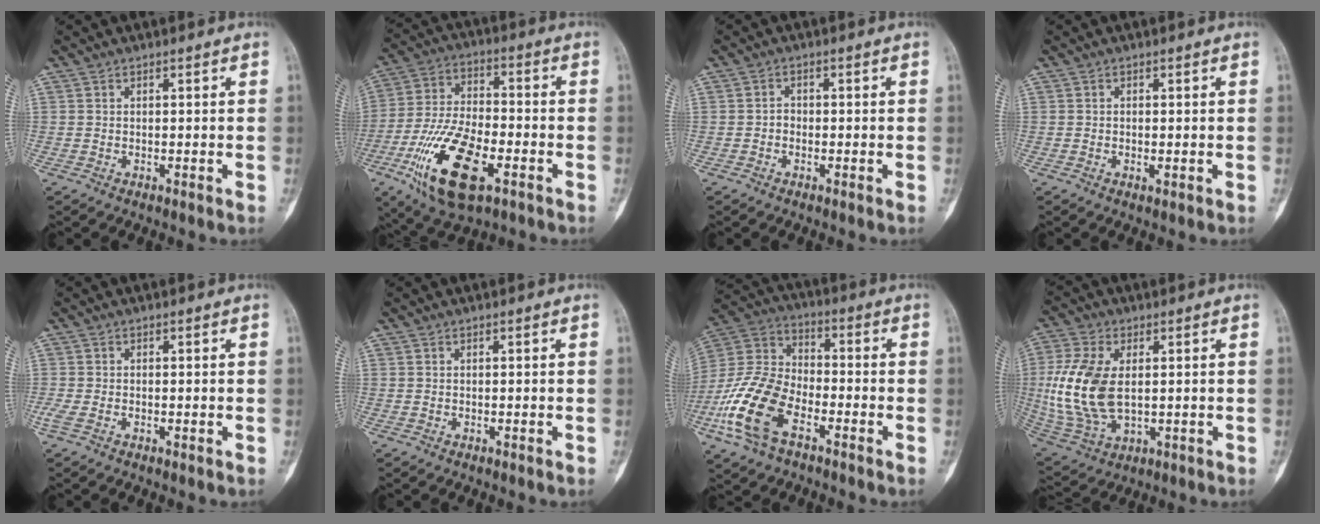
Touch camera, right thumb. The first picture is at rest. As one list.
[{"total": 18.3, "force": [-7.5, 8.1, 14.5], "torque": [-0.282, 0.017, -0.132]}, {"total": 1.4, "force": [-0.5, 1.2, 0.6], "torque": [0.000, 0.007, -0.011]}, {"total": 0.9, "force": [-0.1, 0.5, 0.8], "torque": [-0.014, -0.003, -0.002]}, {"total": 1.8, "force": [-0.6, 1.0, 1.4], "torque": [-0.045, 0.000, -0.014]}, {"total": 0.0}, {"total": 16.4, "force": [-7.2, 9.0, 11.6], "torque": [-0.247, 0.033, -0.147]}, {"total": 16.4, "force": [0.9, 9.6, 13.3], "torque": [-0.291, -0.008, 0.029]}]